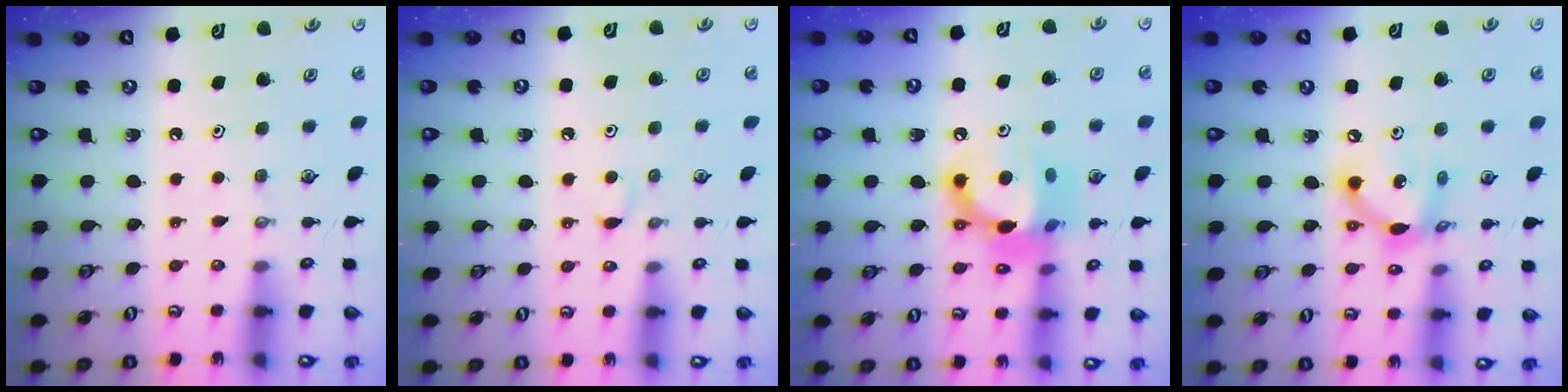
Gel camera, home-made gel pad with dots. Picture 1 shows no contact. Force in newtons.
{"total": 2.8, "press": 2.8, "slide": 0.5}
{"total": 14.7, "press": 14.7, "slide": 1.2}
{"total": 11.9, "press": 11.9, "slide": 0.7}